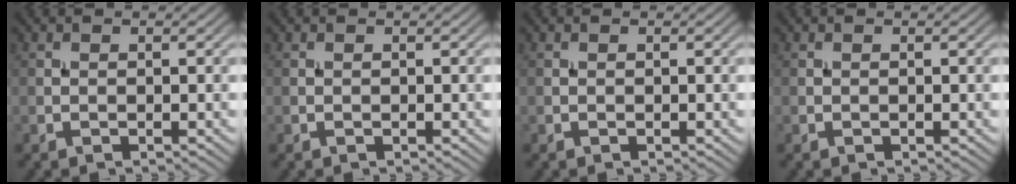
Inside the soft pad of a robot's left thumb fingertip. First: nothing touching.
{"total": 0.0}
{"total": 0.0}
{"total": 0.0}